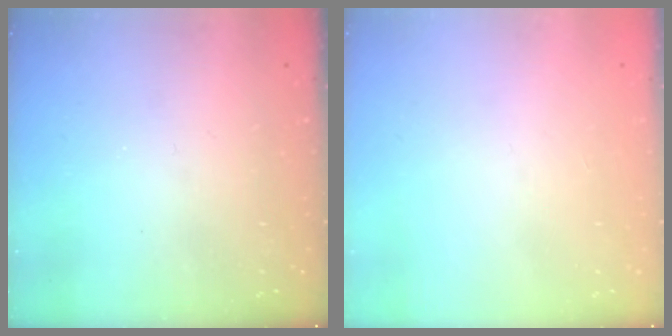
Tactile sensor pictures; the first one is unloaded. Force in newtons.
{"total": 0.0}